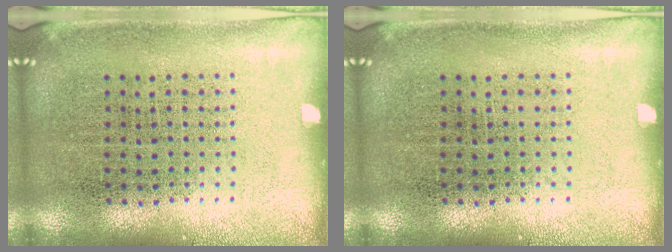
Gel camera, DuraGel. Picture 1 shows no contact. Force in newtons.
{"total": 0.0}